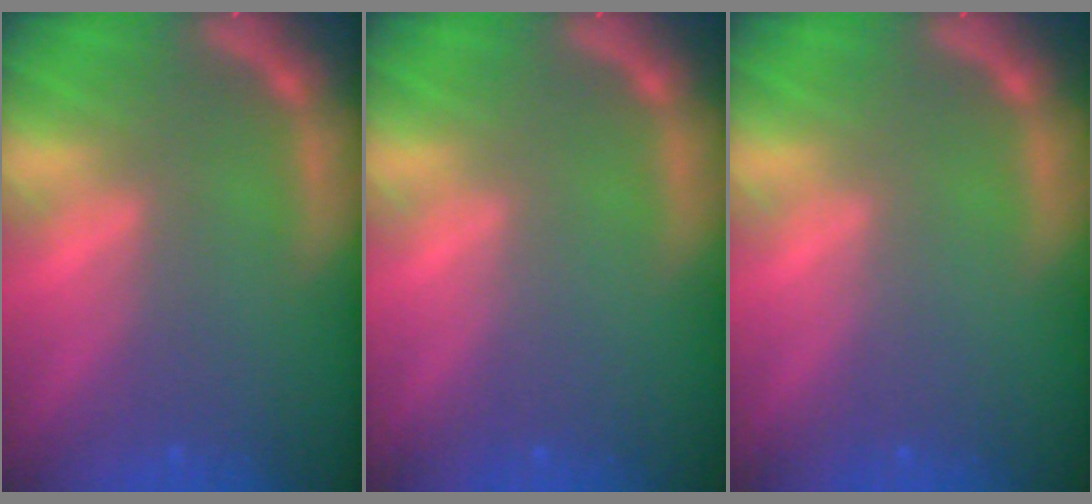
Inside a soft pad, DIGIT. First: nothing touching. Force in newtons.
{"total": 0.0}
{"total": 0.0}